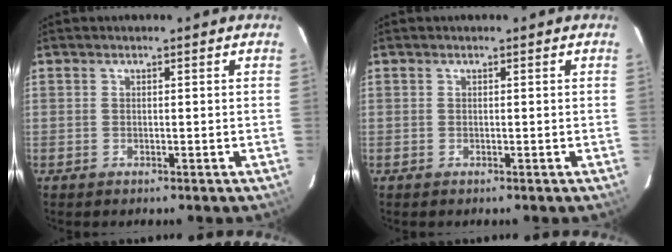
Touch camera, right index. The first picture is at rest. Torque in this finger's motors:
{"motor_torque": [0.14, 0.15, -0.02, 0.00]}